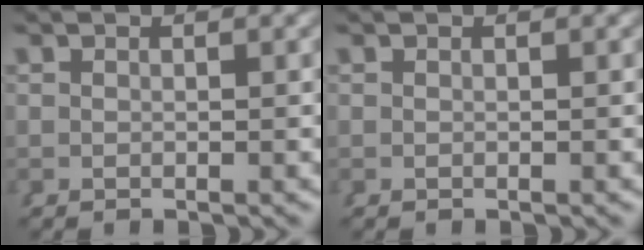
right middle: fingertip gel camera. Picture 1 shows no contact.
{"total": 0.0}